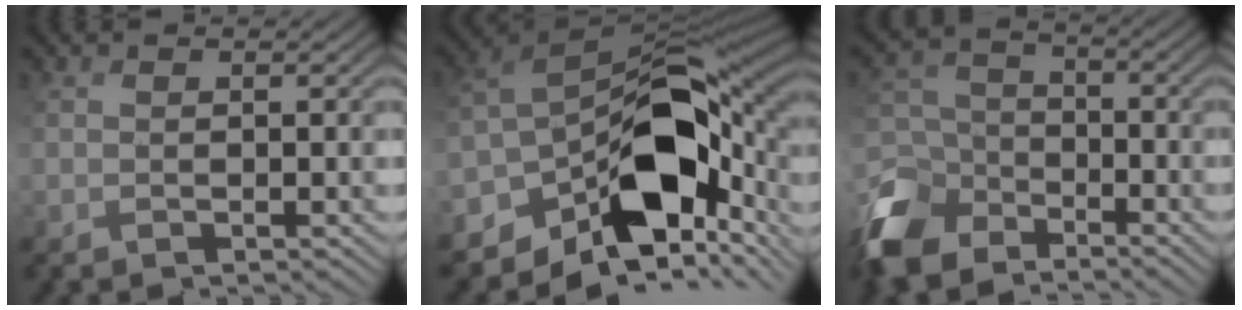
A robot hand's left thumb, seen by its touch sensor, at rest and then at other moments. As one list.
[{"total": 14.1, "force": [-5.0, 9.1, 9.6], "torque": [-0.172, -0.013, -0.082]}, {"total": 9.1, "force": [-6.6, 5.2, 3.5], "torque": [-0.103, -0.011, -0.146]}]